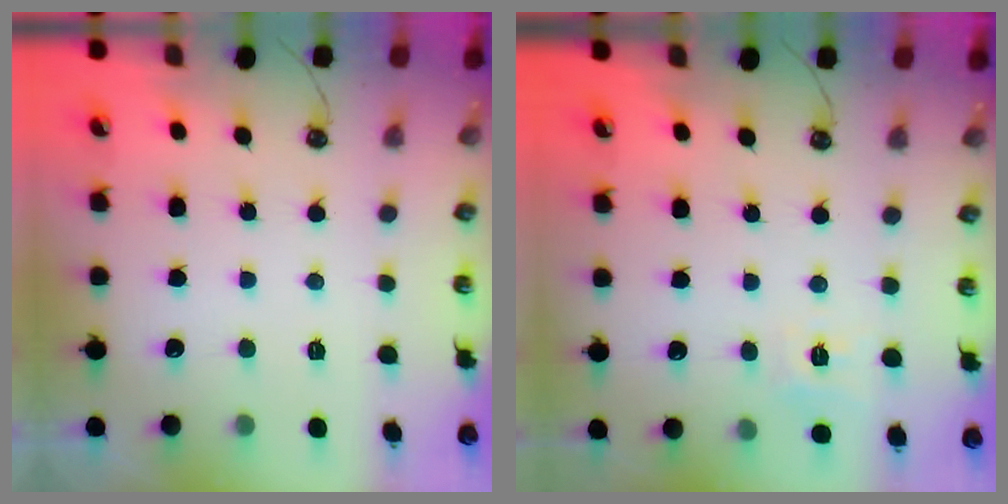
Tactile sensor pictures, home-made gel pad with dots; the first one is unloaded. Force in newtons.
{"total": 7.4, "press": 7.4, "slide": 0.8}